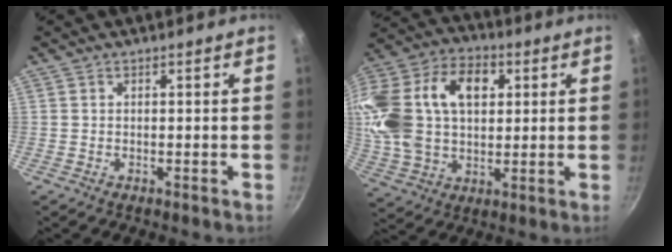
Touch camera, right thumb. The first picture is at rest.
{"total": 23.8, "force": [5.5, 15.9, 16.8], "torque": [-0.322, 0.018, 0.095]}